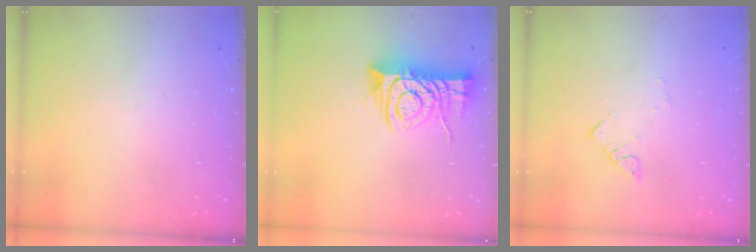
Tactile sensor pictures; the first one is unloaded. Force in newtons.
{"total": 10.6, "press": 10.6, "slide": 1.0}
{"total": 2.8, "press": 2.8, "slide": 0.3}